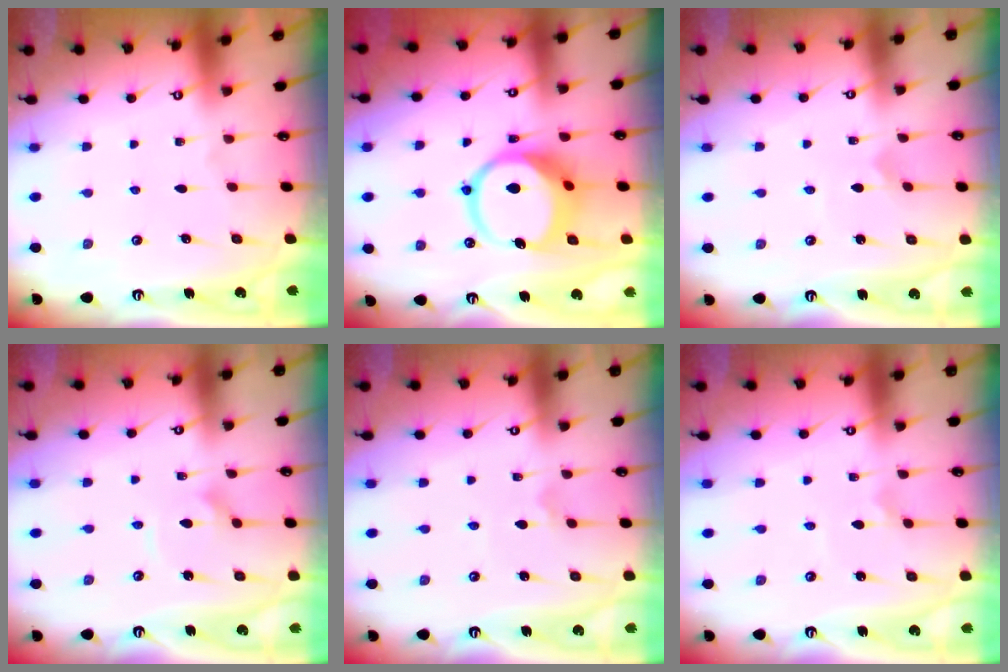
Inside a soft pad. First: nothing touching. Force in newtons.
{"total": 11.4, "press": 11.4, "slide": 1.4}
{"total": 1.8, "press": 1.8, "slide": 0.2}
{"total": 4.5, "press": 4.5, "slide": 0.4}
{"total": 2.3, "press": 2.3, "slide": 0.2}
{"total": 1.3, "press": 1.3, "slide": 0.3}